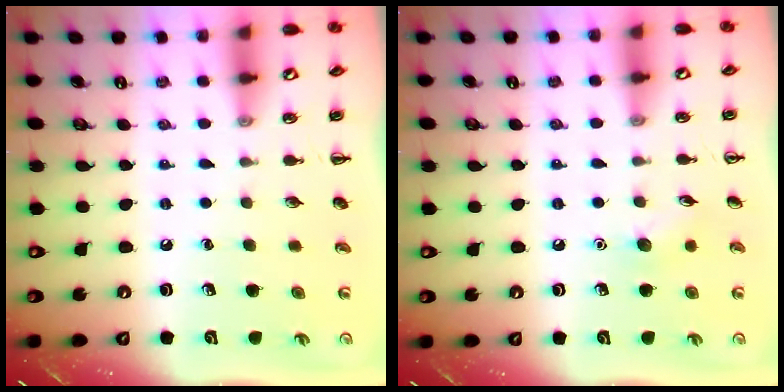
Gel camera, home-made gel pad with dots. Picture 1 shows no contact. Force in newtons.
{"total": 5.6, "press": 5.4, "slide": 1.5}